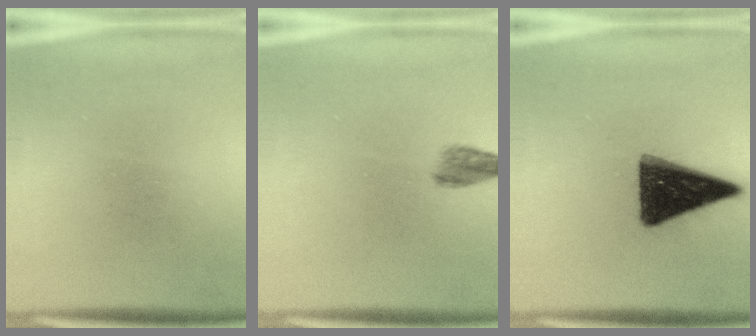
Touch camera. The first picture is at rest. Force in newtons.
{"total": 2.4}
{"total": 15.4}